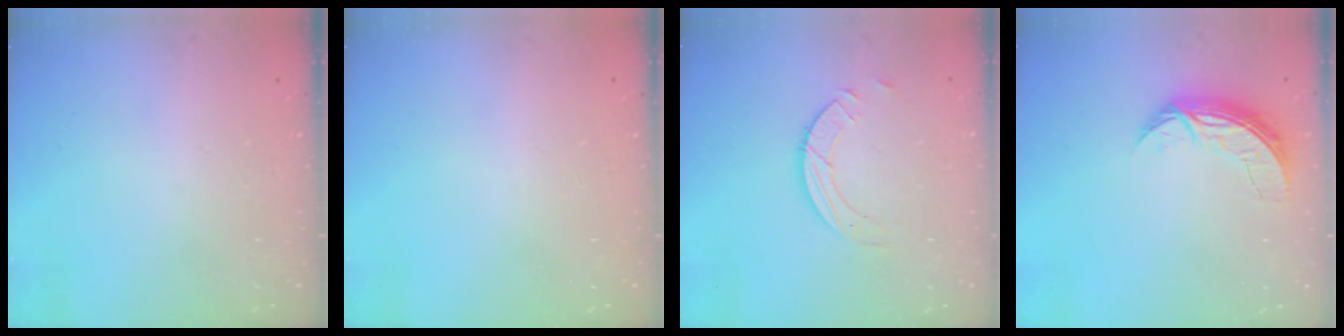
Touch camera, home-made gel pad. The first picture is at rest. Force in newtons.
{"total": 0.0}
{"total": 3.9, "press": 3.9, "slide": 0.4}
{"total": 7.1, "press": 7.1, "slide": 0.6}